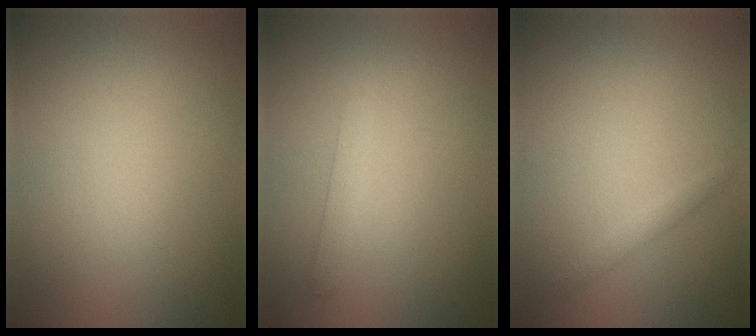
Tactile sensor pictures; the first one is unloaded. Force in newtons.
{"total": 1.4, "press": 1.4, "slide": 0.1}
{"total": 1.6, "press": 1.6, "slide": 0.1}